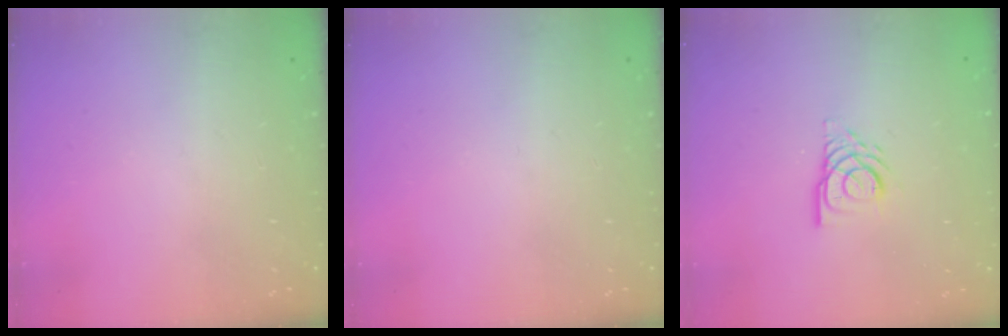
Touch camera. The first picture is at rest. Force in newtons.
{"total": 0.0}
{"total": 7.5, "press": 7.5, "slide": 0.7}